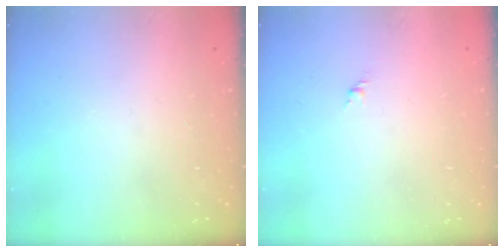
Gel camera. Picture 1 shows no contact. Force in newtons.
{"total": 1.6, "press": 1.5, "slide": 0.6}